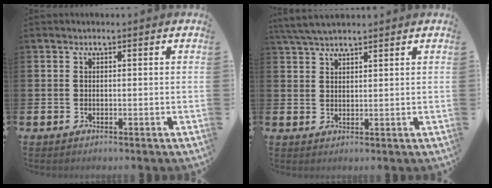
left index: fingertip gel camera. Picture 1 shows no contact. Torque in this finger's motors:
{"motor_torque": [-0.02, -0.23, 0.51, 0.18]}